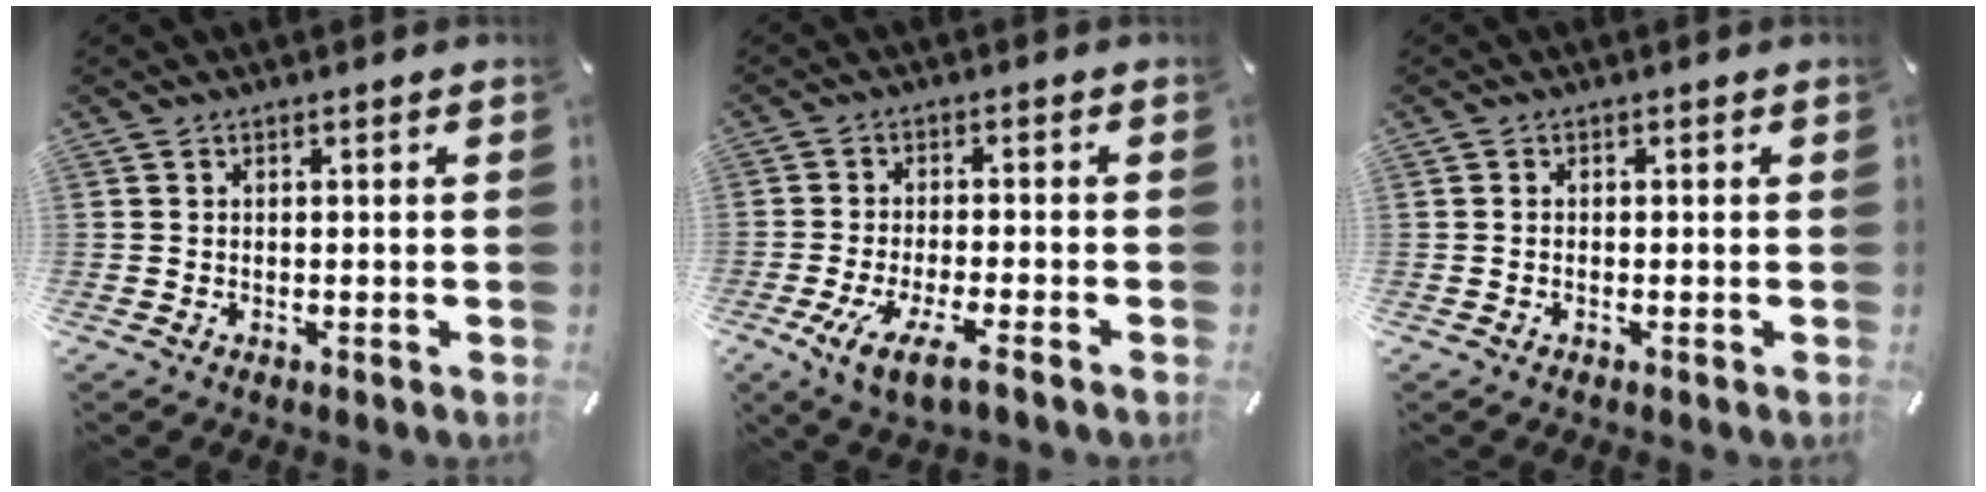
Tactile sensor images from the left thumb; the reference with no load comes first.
{"total": 8.0, "force": [-4.3, 1.6, 6.6], "torque": [-0.136, -0.001, -0.079]}
{"total": 0.7, "force": [-0.2, 0.3, 0.5], "torque": [-0.012, 0.000, -0.004]}